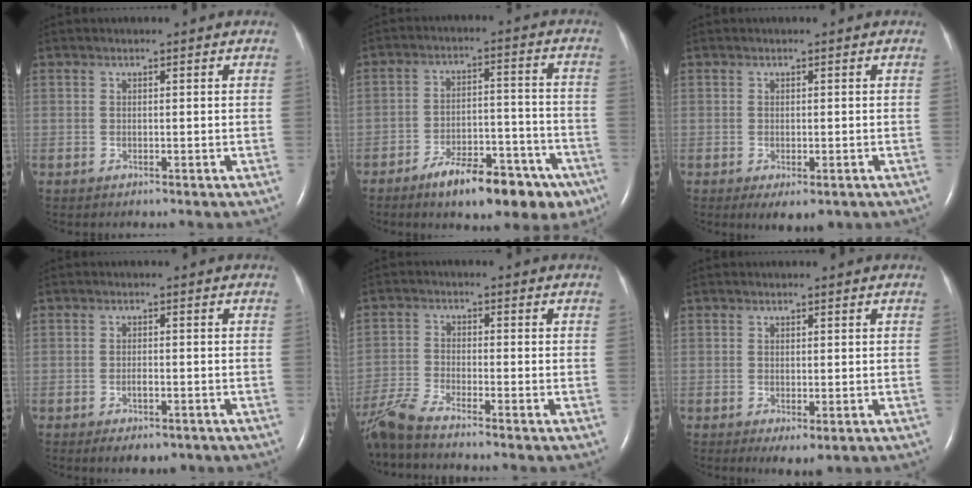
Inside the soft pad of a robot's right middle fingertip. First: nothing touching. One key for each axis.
{"total": 14.4, "fx": -9.7, "fy": 5.4, "fz": 9.2, "tx": -0.115, "ty": 0.027, "tz": -0.143}
{"total": 3.4, "fx": -1.7, "fy": 1.3, "fz": 2.6, "tx": -0.034, "ty": -0.006, "tz": -0.015}
{"total": 3.7, "fx": -2.0, "fy": 1.5, "fz": 2.8, "tx": -0.045, "ty": -0.003, "tz": -0.021}
{"total": 7.2, "fx": -6.5, "fy": -0.5, "fz": 3.2, "tx": -0.076, "ty": -0.020, "tz": -0.127}
{"total": 2.3, "fx": -0.5, "fy": 0.7, "fz": 2.1, "tx": -0.031, "ty": -0.008, "tz": 0.001}